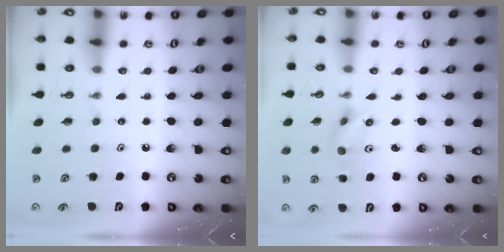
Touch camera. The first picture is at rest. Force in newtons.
{"total": 2.9, "press": 1.1, "slide": 2.7}